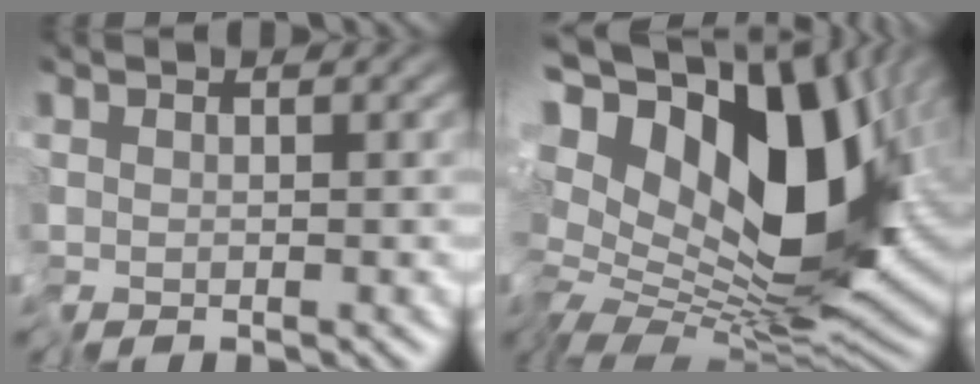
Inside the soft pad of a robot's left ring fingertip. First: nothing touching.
{"total": 15.9, "force": [3.0, 9.0, 12.7], "torque": [-0.233, 0.005, 0.062]}